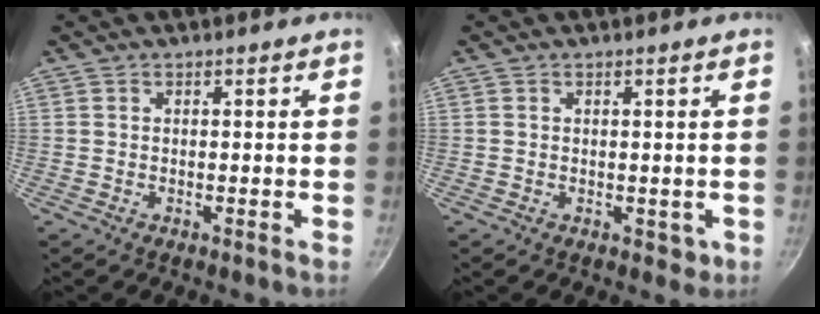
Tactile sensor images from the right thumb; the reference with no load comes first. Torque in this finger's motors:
{"motor_torque": [0.00, 0.31, -0.28, 0.21, -0.02]}